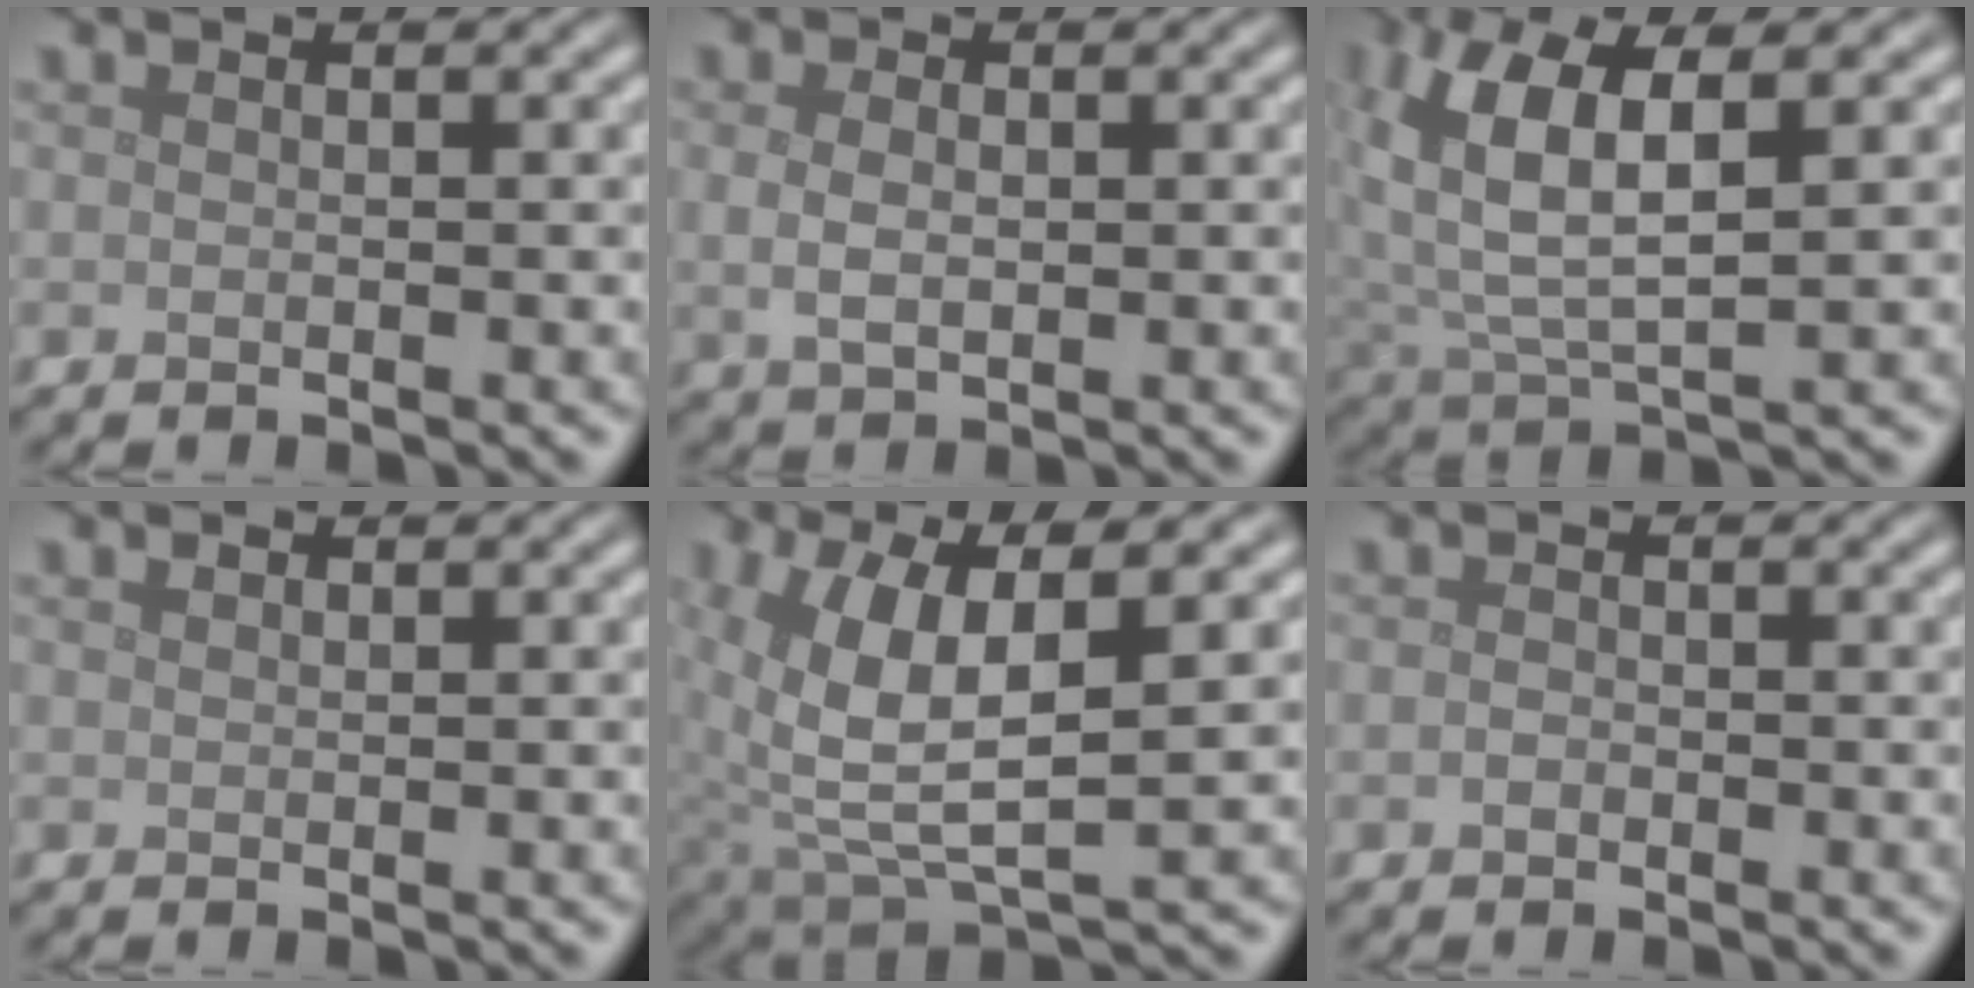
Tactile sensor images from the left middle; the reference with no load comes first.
{"total": 2.2, "force": [0.1, 1.4, 1.7], "torque": [-0.041, -0.001, 0.005]}
{"total": 7.7, "force": [2.3, 3.2, 6.6], "torque": [-0.149, 0.008, 0.040]}
{"total": 0.5, "force": [0.4, 0.3, 0.2], "torque": [-0.005, -0.001, 0.007]}
{"total": 8.0, "force": [2.1, 3.5, 6.8], "torque": [-0.158, -0.007, 0.043]}
{"total": 0.7, "force": [-0.3, 0.5, 0.4], "torque": [-0.009, -0.001, -0.007]}